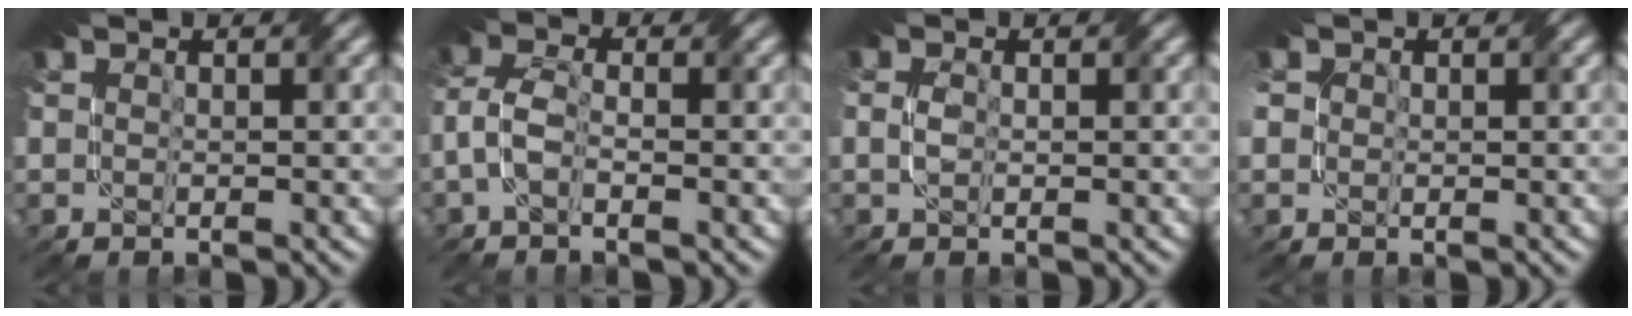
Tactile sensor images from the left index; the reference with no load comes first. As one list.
[{"total": 2.7, "force": [-1.3, 1.3, 2.0], "torque": [-0.049, 0.008, -0.036]}, {"total": 1.1, "force": [-0.4, 0.6, 0.8], "torque": [-0.020, 0.001, -0.010]}, {"total": 1.7, "force": [0.3, 1.6, 0.5], "torque": [-0.016, 0.003, 0.001]}]